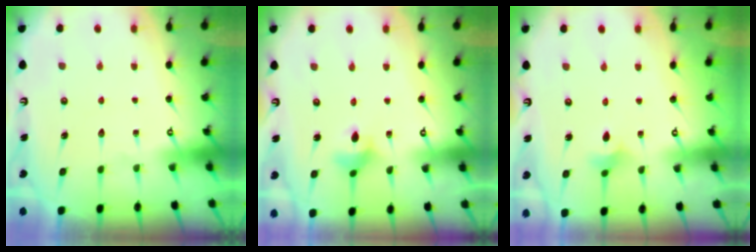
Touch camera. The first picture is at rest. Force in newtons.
{"total": 4.8, "press": 4.5, "slide": 1.4}
{"total": 3.7, "press": 3.6, "slide": 0.7}